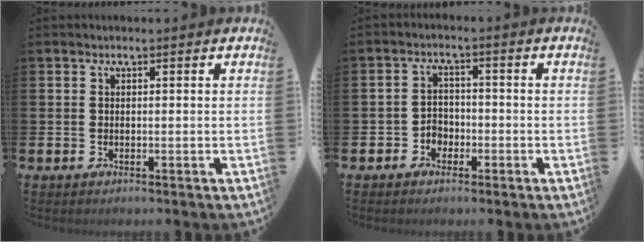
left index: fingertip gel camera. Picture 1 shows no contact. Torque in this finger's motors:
{"motor_torque": [0.00, 0.16, 0.02, 0.00]}